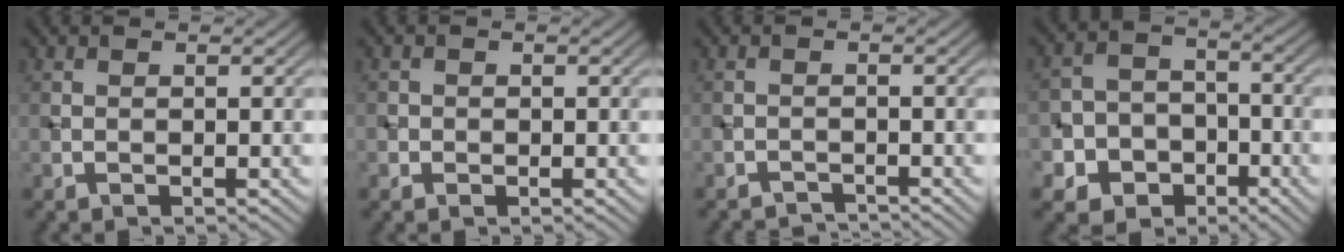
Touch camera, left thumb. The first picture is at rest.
{"total": 1.0, "force": [-0.2, 1.0, 0.2], "torque": [0.002, -0.004, -0.006]}
{"total": 2.0, "force": [-2.0, 0.3, 0.2], "torque": [0.002, 0.000, -0.038]}
{"total": 6.9, "force": [-3.3, 5.5, 2.4], "torque": [-0.047, -0.006, -0.084]}